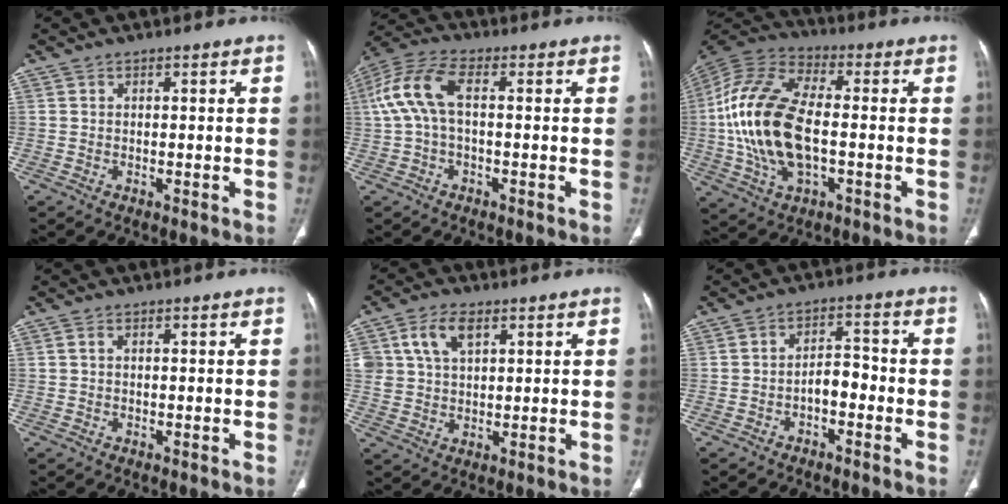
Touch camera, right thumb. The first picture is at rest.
{"total": 9.2, "force": [0.6, 4.4, 8.1], "torque": [-0.191, 0.030, 0.008]}
{"total": 19.7, "force": [-1.7, 10.2, 16.8], "torque": [-0.350, 0.019, -0.031]}
{"total": 0.6, "force": [0.1, 0.3, 0.5], "torque": [-0.013, 0.001, 0.000]}
{"total": 7.2, "force": [3.1, 4.3, 4.9], "torque": [-0.085, -0.004, 0.063]}
{"total": 4.5, "force": [-2.0, 2.5, 3.2], "torque": [-0.039, 0.033, -0.036]}